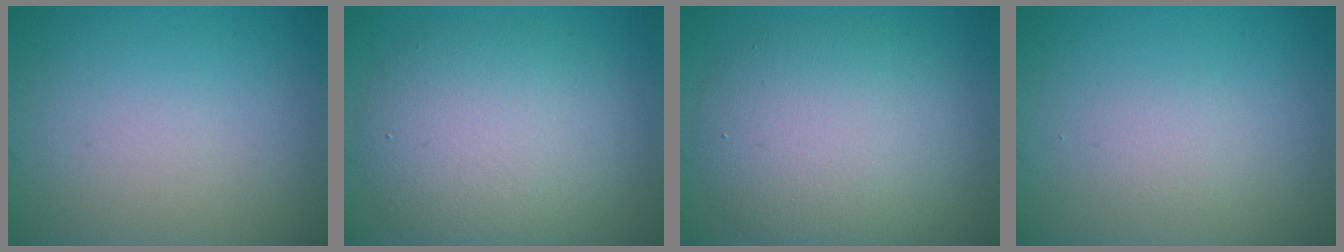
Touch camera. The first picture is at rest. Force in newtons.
{"total": 7.4, "press": 7.4, "slide": 0.4}
{"total": 7.5, "press": 7.5, "slide": 0.7}
{"total": 1.1, "press": 1.1, "slide": 0.0}